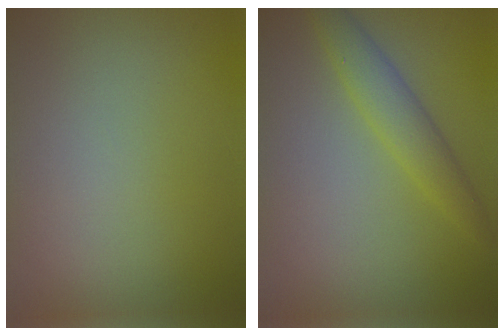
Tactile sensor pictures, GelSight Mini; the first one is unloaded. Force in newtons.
{"total": 2.9, "press": 2.9, "slide": 0.0}